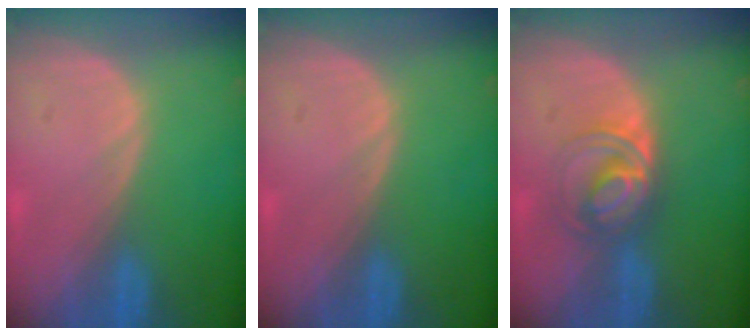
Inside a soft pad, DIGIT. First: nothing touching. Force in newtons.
{"total": 0.0}
{"total": 5.9, "press": 5.5, "slide": 2.1}